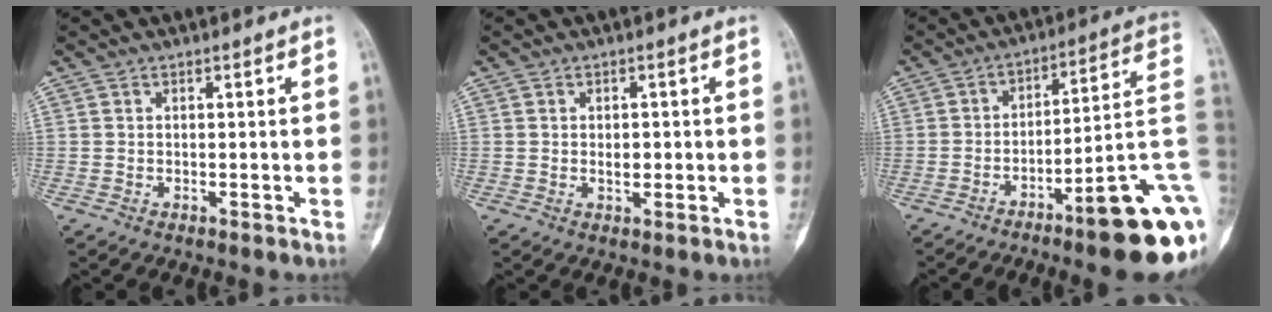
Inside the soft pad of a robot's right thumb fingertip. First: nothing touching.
{"total": 2.2, "force": [-0.1, 1.4, 1.7], "torque": [-0.019, 0.000, 0.000]}
{"total": 19.9, "force": [-7.9, 3.5, 17.9], "torque": [-0.172, 0.058, -0.107]}